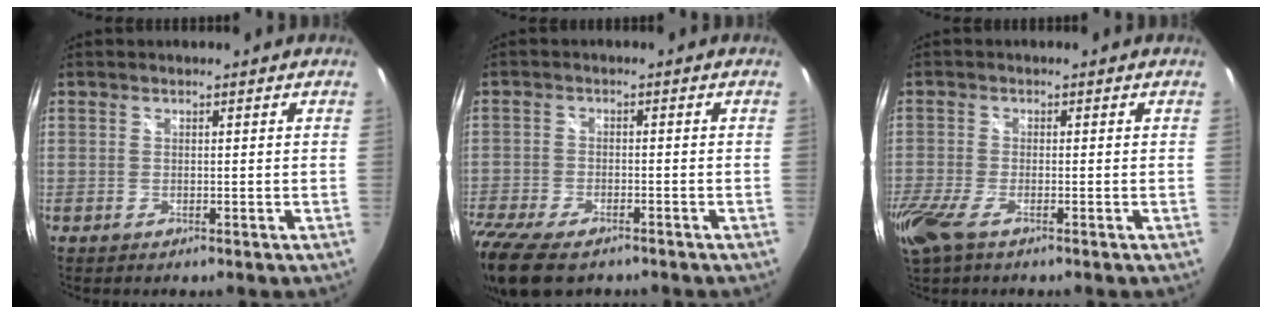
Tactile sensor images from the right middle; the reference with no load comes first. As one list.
[{"total": 13.4, "force": [-10.0, 5.5, 7.1], "torque": [-0.189, -0.052, -0.179]}, {"total": 7.4, "force": [-4.4, 2.4, 5.4], "torque": [-0.134, -0.029, -0.087]}]